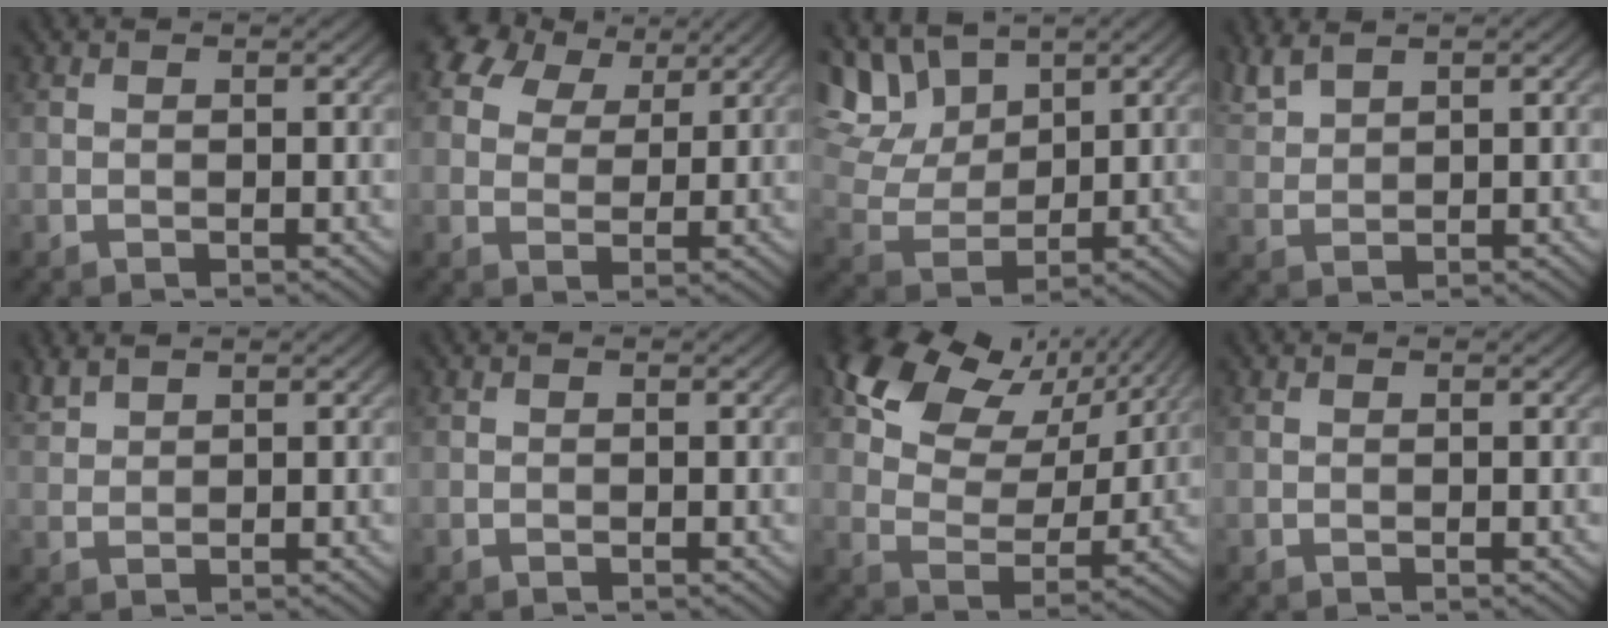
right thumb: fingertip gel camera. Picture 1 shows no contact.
{"total": 7.1, "force": [4.5, 4.3, 3.4], "torque": [-0.066, 0.016, 0.077]}
{"total": 10.3, "force": [6.5, 5.3, 6.0], "torque": [-0.165, 0.012, 0.121]}
{"total": 3.3, "force": [2.8, 0.8, 1.6], "torque": [-0.049, 0.007, 0.068]}
{"total": 1.9, "force": [1.7, 0.6, 0.8], "torque": [-0.026, 0.004, 0.043]}
{"total": 0.0}
{"total": 12.9, "force": [7.3, 7.7, 7.4], "torque": [-0.144, 0.012, 0.122]}
{"total": 0.0}